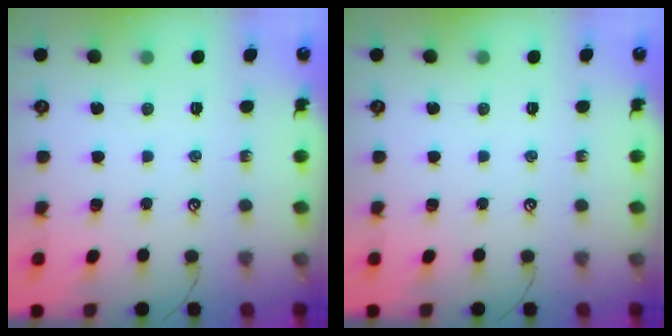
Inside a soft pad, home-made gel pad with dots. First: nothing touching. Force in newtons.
{"total": 0.0}